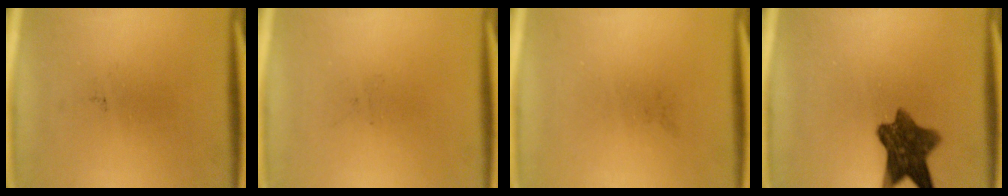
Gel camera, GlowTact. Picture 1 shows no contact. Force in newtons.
{"total": 0.0}
{"total": 0.0}
{"total": 9.1}